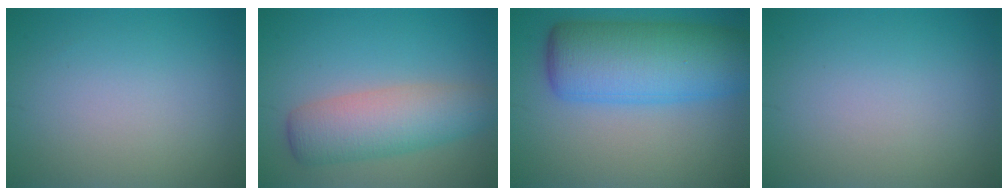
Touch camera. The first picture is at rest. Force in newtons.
{"total": 5.8, "press": 5.8, "slide": 0.2}
{"total": 10.1, "press": 10.0, "slide": 0.2}
{"total": 0.0}